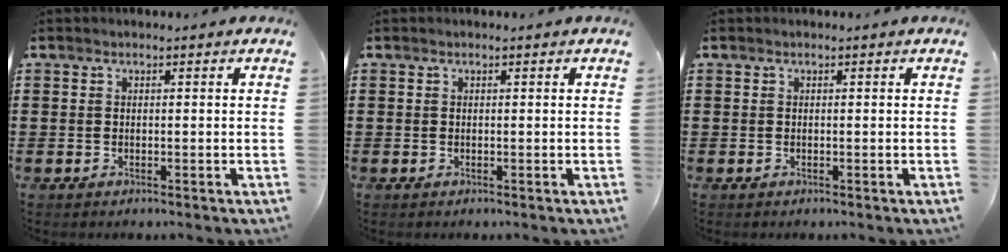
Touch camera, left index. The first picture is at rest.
{"total": 0.0}
{"total": 0.0}